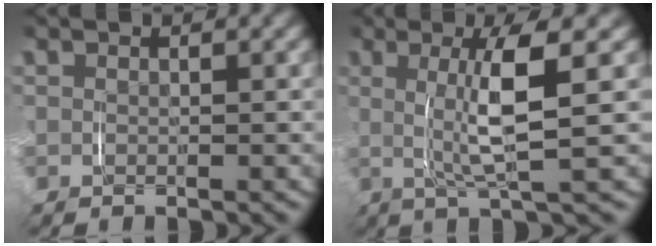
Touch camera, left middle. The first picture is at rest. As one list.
[{"total": 5.1, "force": [0.8, 0.1, 5.0], "torque": [-0.088, -0.002, 0.013]}]